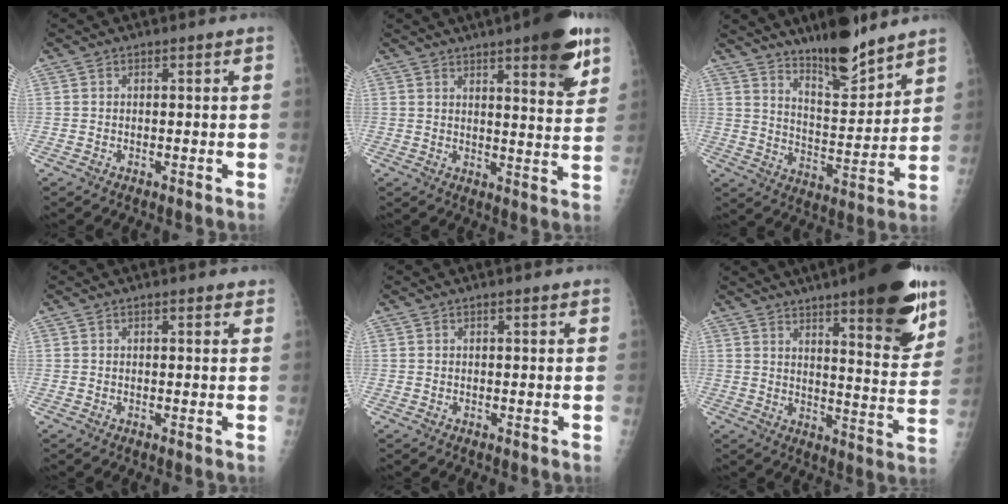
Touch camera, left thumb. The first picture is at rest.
{"total": 12.9, "force": [7.4, 2.9, 10.2], "torque": [-0.111, -0.037, 0.096]}
{"total": 12.9, "force": [10.4, 2.9, 7.1], "torque": [-0.092, -0.082, 0.177]}
{"total": 1.6, "force": [1.2, 0.5, 0.9], "torque": [-0.005, -0.003, 0.013]}
{"total": 0.7, "force": [0.5, 0.2, 0.5], "torque": [-0.006, -0.001, 0.007]}
{"total": 20.0, "force": [12.2, 4.4, 15.3], "torque": [-0.185, -0.059, 0.171]}